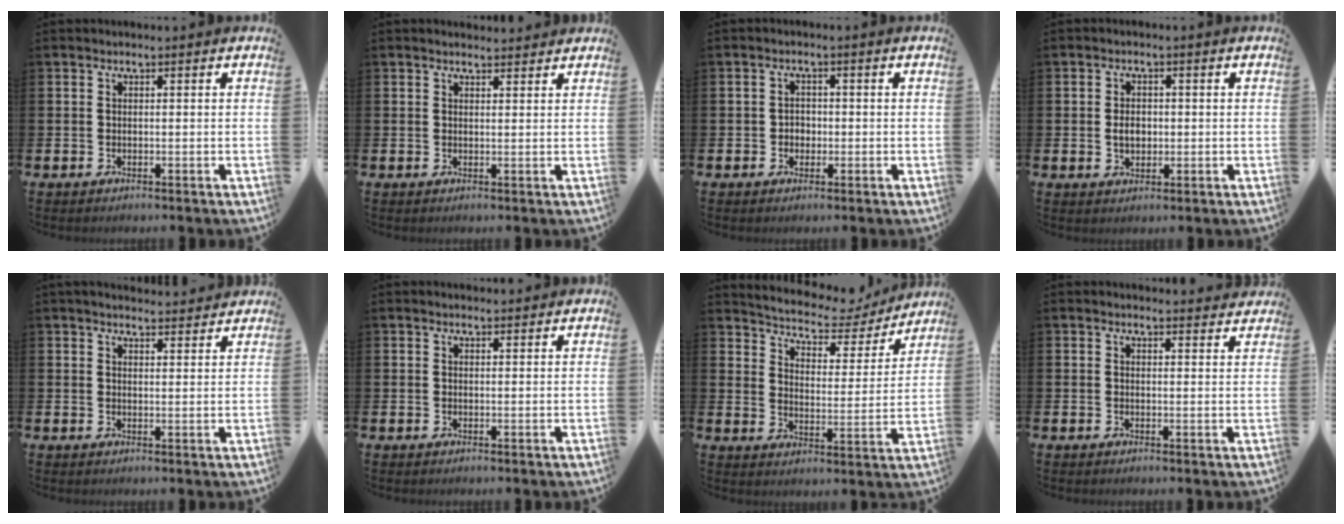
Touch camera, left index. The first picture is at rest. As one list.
[{"total": 1.5, "force": [1.5, 0.2, 0.1], "torque": [0.004, -0.006, 0.026]}, {"total": 1.8, "force": [-0.3, 1.7, 0.6], "torque": [-0.007, 0.005, -0.011]}, {"total": 2.8, "force": [0.0, 2.0, 1.9], "torque": [-0.023, 0.003, -0.007]}, {"total": 3.0, "force": [3.0, 0.4, 0.3], "torque": [-0.003, -0.018, 0.052]}, {"total": 1.0, "force": [0.9, 0.2, 0.2], "torque": [0.003, 0.000, 0.015]}, {"total": 5.9, "force": [5.5, 1.9, 1.1], "torque": [-0.051, -0.044, 0.090]}, {"total": 1.9, "force": [1.9, 0.2, -0.1], "torque": [0.009, -0.012, 0.032]}]